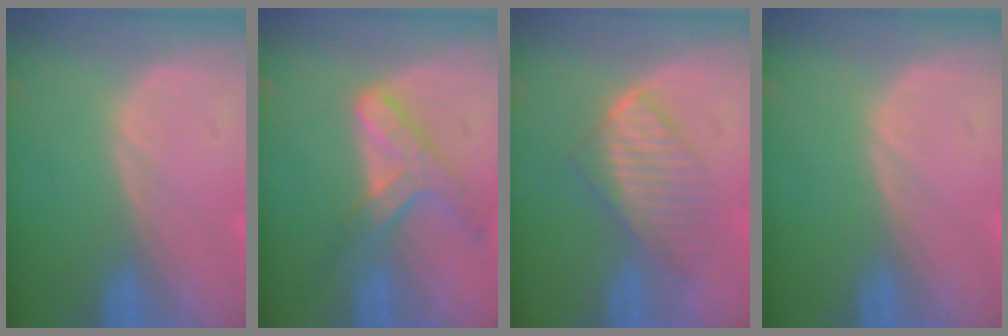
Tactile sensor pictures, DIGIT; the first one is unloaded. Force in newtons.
{"total": 7.1, "press": 6.0, "slide": 3.8}
{"total": 6.2, "press": 6.1, "slide": 1.2}
{"total": 0.0}